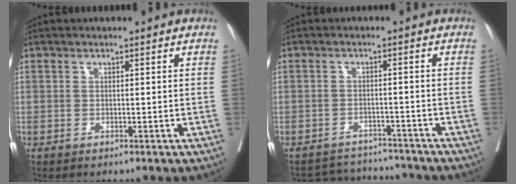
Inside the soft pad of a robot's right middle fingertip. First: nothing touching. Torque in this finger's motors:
{"motor_torque": [-0.60, -0.60, -0.23, -0.07]}